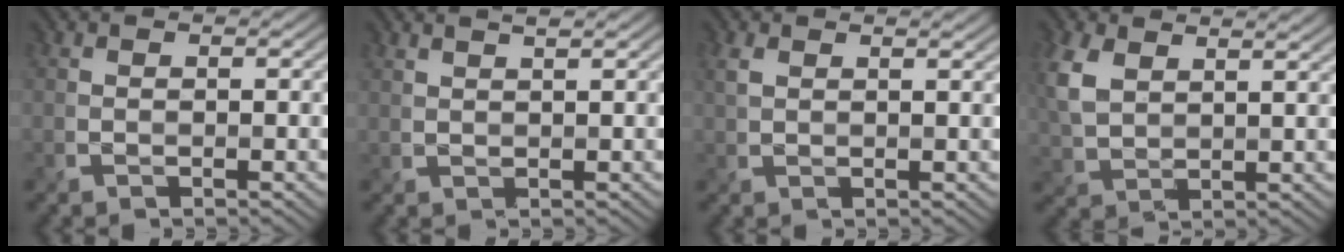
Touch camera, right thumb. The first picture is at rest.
{"total": 1.7, "force": [1.5, 0.0, 0.8], "torque": [-0.015, 0.002, 0.029]}
{"total": 2.5, "force": [1.7, 0.7, 1.7], "torque": [-0.046, 0.003, 0.036]}
{"total": 7.0, "force": [3.8, 3.5, 4.7], "torque": [-0.142, 0.006, 0.079]}